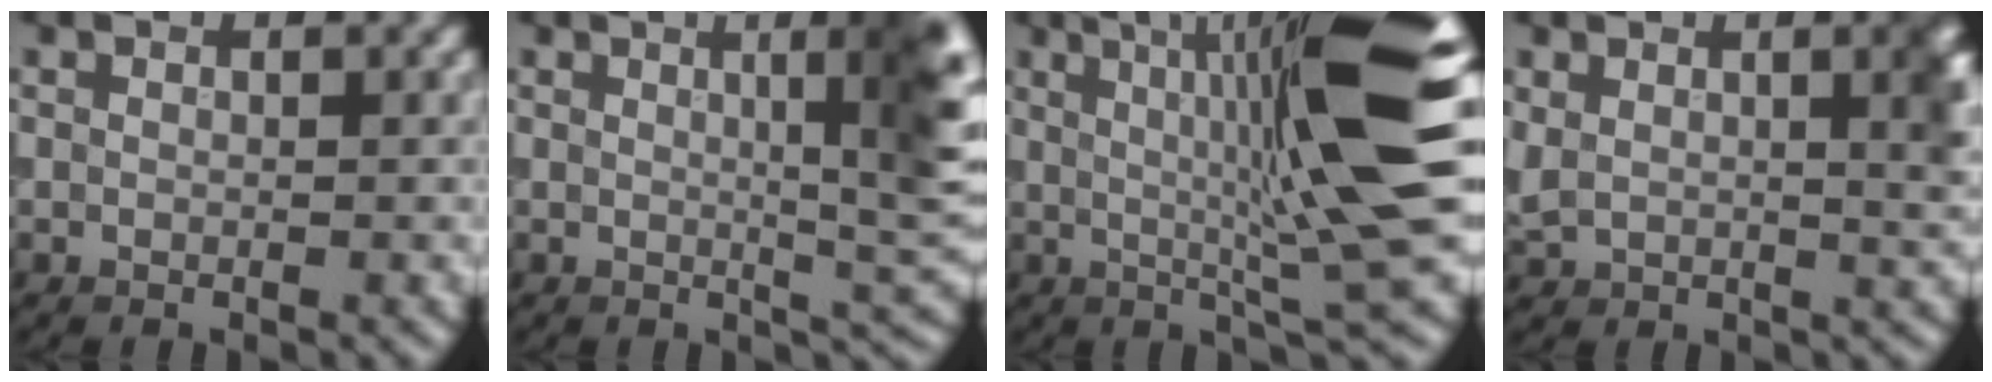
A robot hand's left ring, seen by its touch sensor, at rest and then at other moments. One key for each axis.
{"total": 8.7, "fx": 1.9, "fy": 2.3, "fz": 8.2, "tx": -0.080, "ty": 0.012, "tz": 0.024}
{"total": 11.8, "fx": 1.7, "fy": 1.6, "fz": 11.5, "tx": -0.161, "ty": 0.014, "tz": 0.023}
{"total": 6.0, "fx": 1.8, "fy": 2.7, "fz": 5.0, "tx": -0.067, "ty": -0.001, "tz": 0.033}